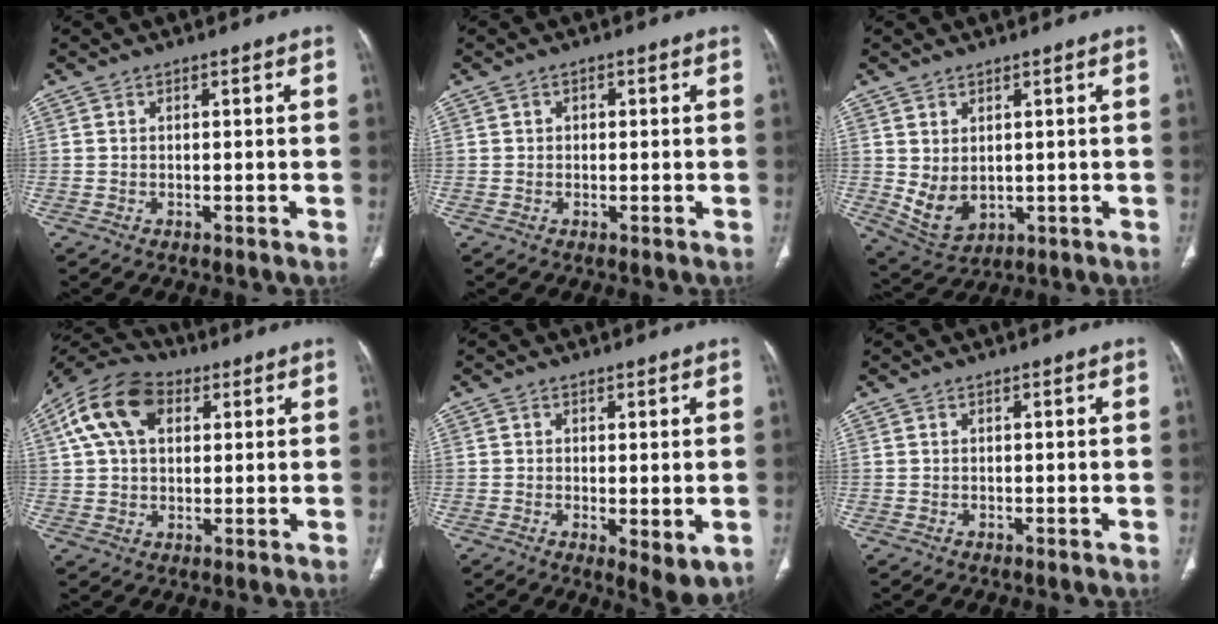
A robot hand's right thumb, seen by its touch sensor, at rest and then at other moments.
{"total": 1.0, "force": [0.1, 0.9, 0.5], "torque": [-0.002, 0.003, -0.001]}
{"total": 6.6, "force": [0.4, 4.5, 4.8], "torque": [-0.081, -0.009, 0.032]}
{"total": 14.1, "force": [4.8, 9.1, 9.6], "torque": [-0.176, 0.020, 0.080]}
{"total": 5.4, "force": [-0.9, 2.0, 4.9], "torque": [-0.078, -0.021, -0.010]}
{"total": 0.0}